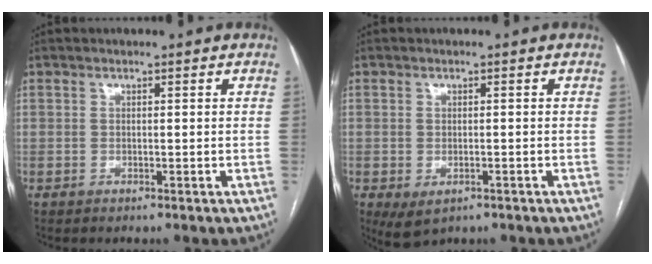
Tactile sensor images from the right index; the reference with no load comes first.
{"total": 4.0, "force": [-1.9, 2.2, 2.7], "torque": [-0.049, -0.008, -0.020]}